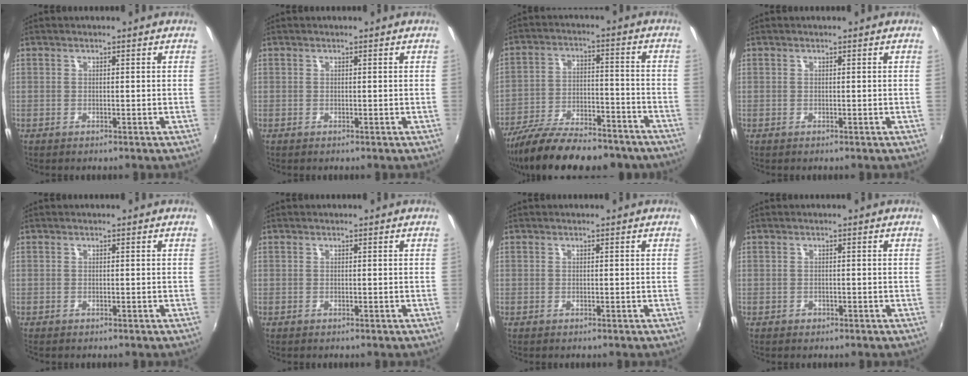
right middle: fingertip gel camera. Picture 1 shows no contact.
{"total": 0.0}
{"total": 21.5, "force": [-17.5, 6.4, 10.8], "torque": [-0.204, -0.030, -0.262]}
{"total": 0.0}
{"total": 0.0}
{"total": 0.0}
{"total": 0.0}
{"total": 0.8, "force": [-0.6, 0.6, 0.1], "torque": [-0.002, 0.000, -0.007]}